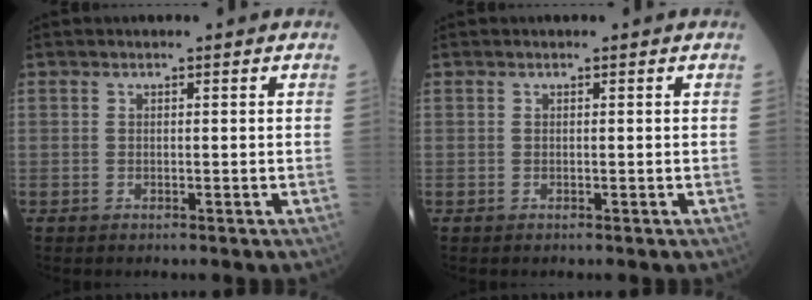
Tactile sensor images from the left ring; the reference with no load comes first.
{"total": 0.0}